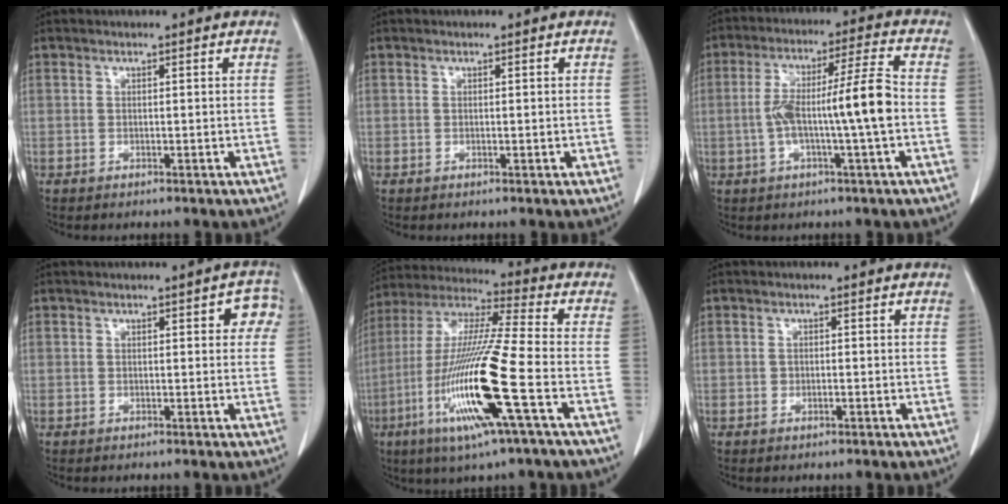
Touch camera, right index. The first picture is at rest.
{"total": 0.7, "force": [-0.2, 0.1, 0.7], "torque": [-0.011, -0.002, 0.001]}
{"total": 11.0, "force": [-1.5, -0.2, 10.9], "torque": [-0.200, 0.019, -0.031]}
{"total": 3.6, "force": [1.1, 1.6, 3.0], "torque": [-0.019, 0.011, 0.005]}
{"total": 18.6, "force": [-6.1, -0.2, 17.6], "torque": [-0.370, -0.025, -0.125]}
{"total": 0.8, "force": [-0.2, 0.4, 0.6], "torque": [-0.013, 0.000, -0.004]}